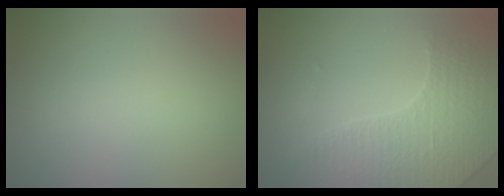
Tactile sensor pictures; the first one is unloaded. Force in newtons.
{"total": 3.8, "press": 3.6, "slide": 1.0}